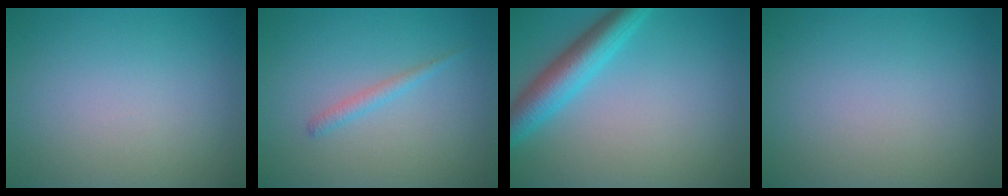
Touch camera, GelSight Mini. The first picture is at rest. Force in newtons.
{"total": 1.2, "press": 1.2, "slide": 0.0}
{"total": 4.8, "press": 4.8, "slide": 0.1}
{"total": 0.0}